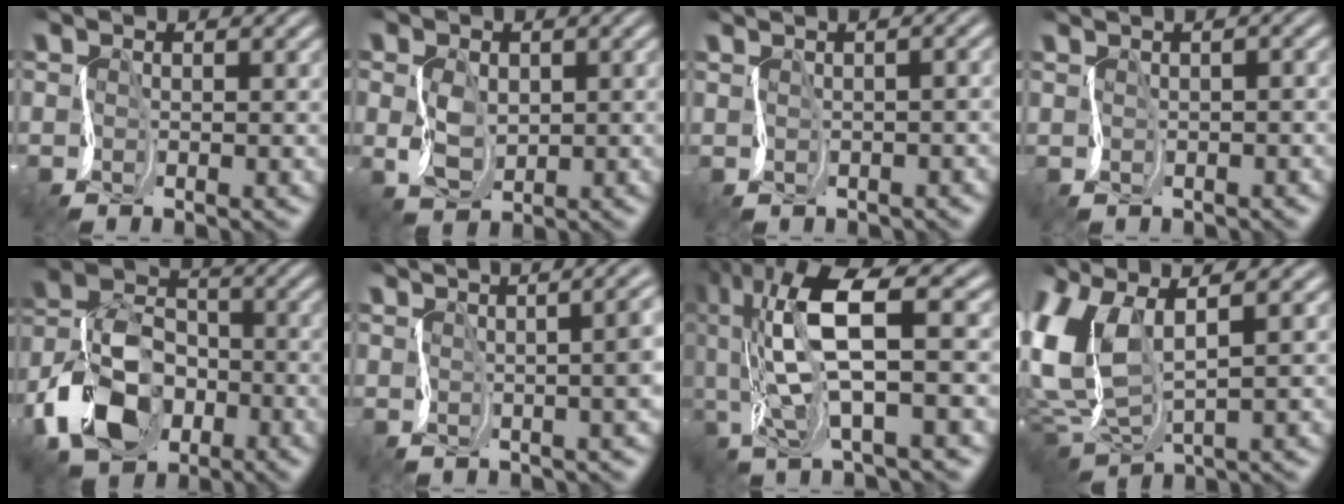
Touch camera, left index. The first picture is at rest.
{"total": 1.6, "force": [0.8, 1.3, 0.3], "torque": [-0.028, 0.010, 0.017]}
{"total": 1.9, "force": [0.0, 1.2, 1.5], "torque": [0.002, 0.015, -0.006]}
{"total": 0.0}
{"total": 8.3, "force": [-4.0, 6.0, 4.1], "torque": [-0.104, 0.007, -0.092]}
{"total": 9.7, "force": [1.9, 4.8, 8.2], "torque": [-0.037, 0.053, -0.001]}
{"total": 9.7, "force": [2.7, 2.7, 9.0], "torque": [-0.196, 0.016, 0.056]}
{"total": 6.2, "force": [2.9, 2.8, 4.7], "torque": [-0.141, 0.014, 0.052]}